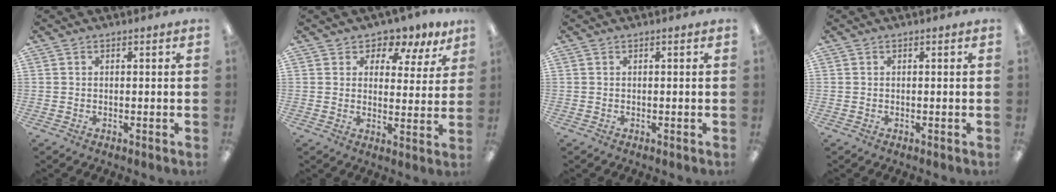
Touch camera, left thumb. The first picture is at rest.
{"total": 5.8, "force": [4.7, 2.9, 1.7], "torque": [-0.026, -0.035, 0.080]}
{"total": 0.0}
{"total": 0.0}